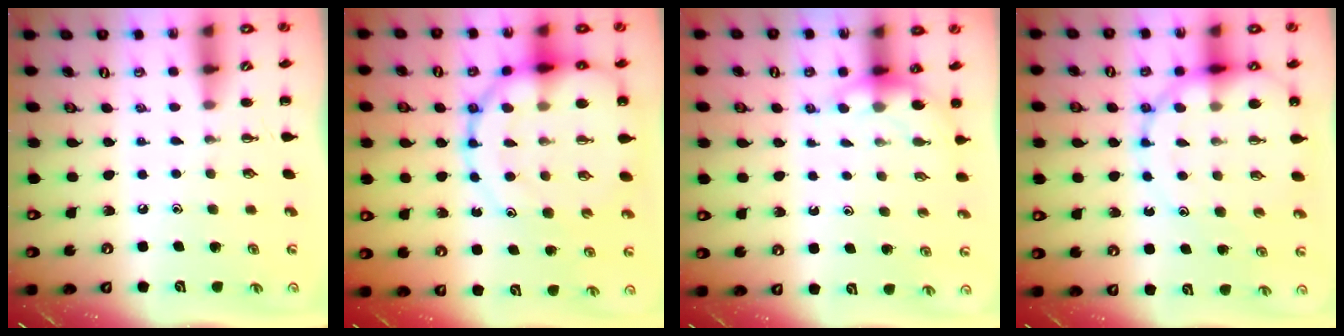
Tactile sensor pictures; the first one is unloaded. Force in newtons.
{"total": 20.2, "press": 19.9, "slide": 3.6}
{"total": 4.7, "press": 4.6, "slide": 1.2}
{"total": 16.3, "press": 15.6, "slide": 4.7}